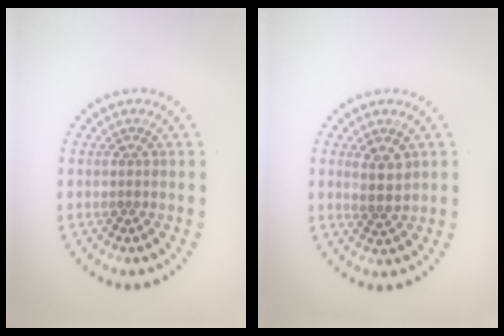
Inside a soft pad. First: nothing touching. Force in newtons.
{"total": 2.3, "press": 2.0, "slide": 1.2}